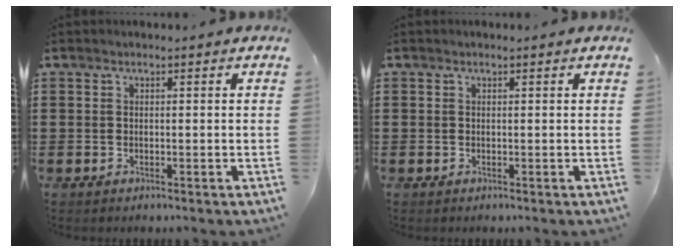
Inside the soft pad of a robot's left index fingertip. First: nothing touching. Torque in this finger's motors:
{"motor_torque": [2.14, 0.00, -0.41, -0.11]}